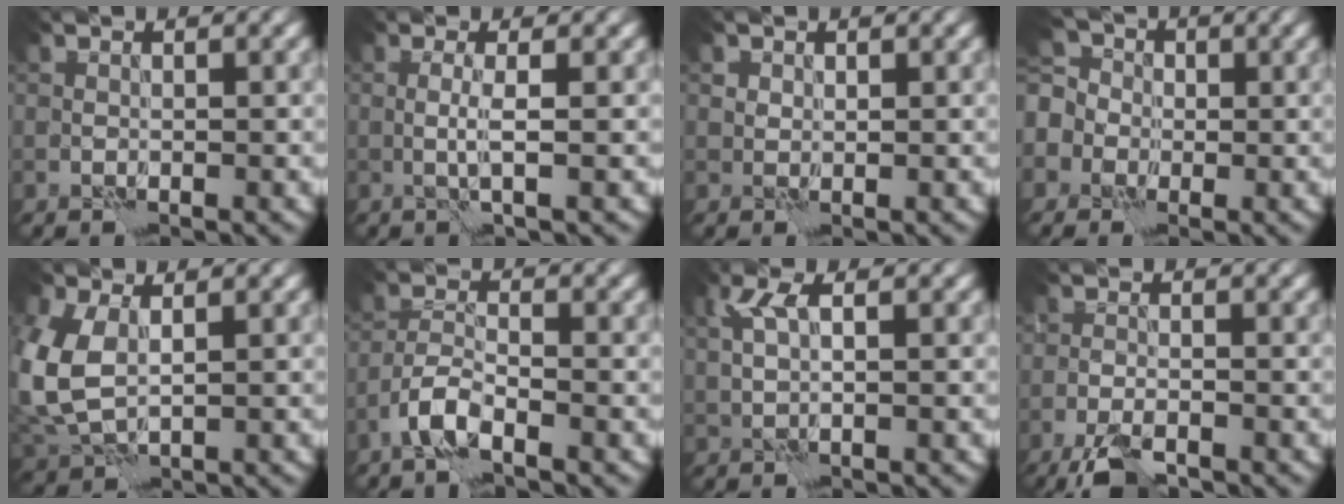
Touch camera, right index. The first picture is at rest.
{"total": 1.8, "force": [0.1, 0.2, 1.8], "torque": [-0.038, -0.003, -0.002]}
{"total": 0.7, "force": [0.5, 0.5, -0.1], "torque": [0.002, 0.003, 0.008]}
{"total": 5.0, "force": [-1.4, 4.5, 1.6], "torque": [-0.039, 0.019, -0.046]}
{"total": 6.8, "force": [0.6, 4.4, 5.2], "torque": [-0.157, -0.006, 0.019]}
{"total": 3.0, "force": [-2.2, 0.8, 2.0], "torque": [-0.045, 0.006, -0.051]}
{"total": 2.2, "force": [1.0, 0.5, 1.9], "torque": [-0.043, 0.006, 0.019]}
{"total": 4.1, "force": [-3.2, 1.1, 2.4], "torque": [-0.051, -0.008, -0.066]}